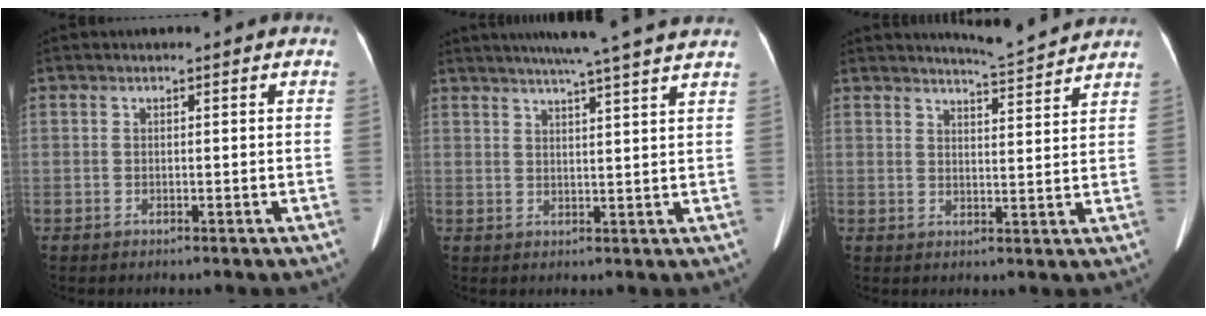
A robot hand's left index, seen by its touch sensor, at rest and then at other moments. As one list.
[{"total": 13.5, "force": [11.5, -0.9, 6.9], "torque": [-0.109, 0.012, 0.140]}, {"total": 5.7, "force": [5.6, -1.0, 0.5], "torque": [-0.022, -0.010, 0.077]}]